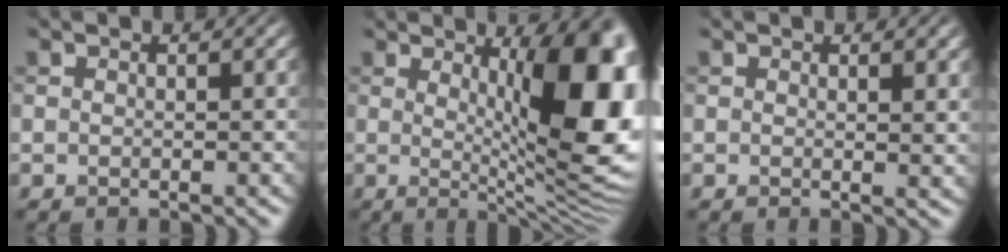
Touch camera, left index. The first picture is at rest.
{"total": 13.4, "force": [2.0, 4.3, 12.5], "torque": [-0.118, -0.002, 0.030]}
{"total": 1.4, "force": [0.7, 0.3, 1.1], "torque": [-0.013, -0.004, 0.012]}